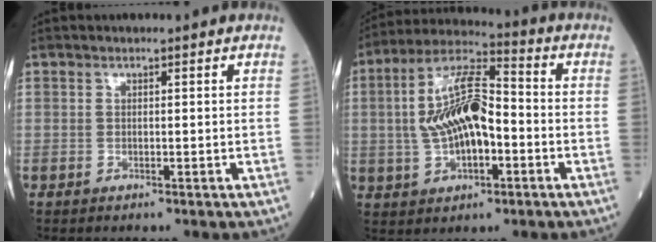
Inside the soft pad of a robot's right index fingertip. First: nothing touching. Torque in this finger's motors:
{"motor_torque": [1.40, 0.73, 0.39, 0.21]}